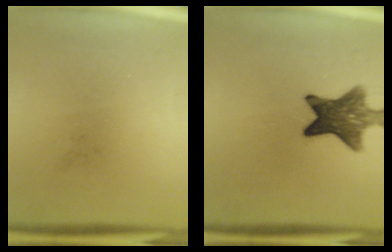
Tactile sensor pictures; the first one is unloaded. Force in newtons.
{"total": 10.0}